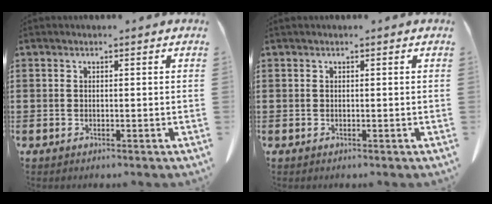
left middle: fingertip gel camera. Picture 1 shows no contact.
{"total": 0.0}